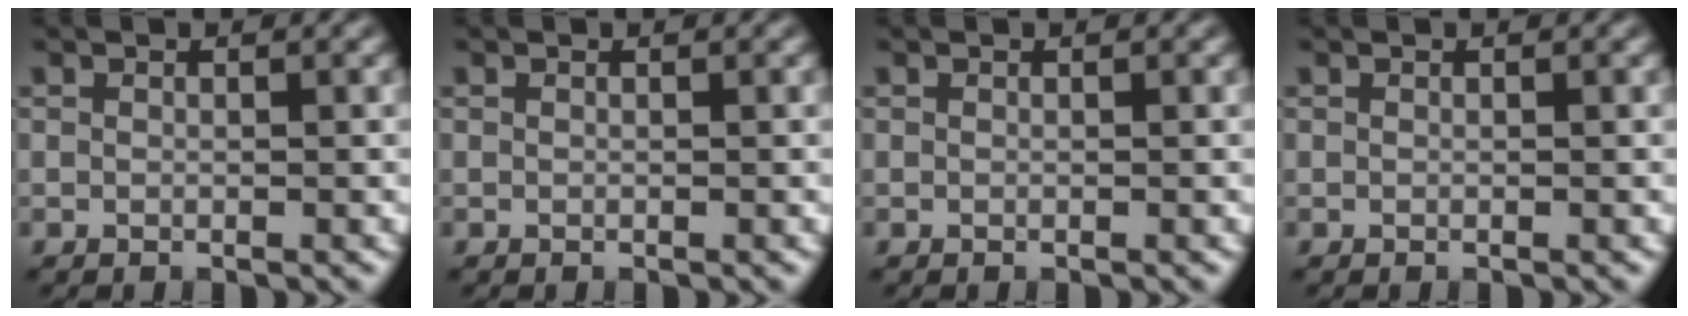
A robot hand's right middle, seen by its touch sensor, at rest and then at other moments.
{"total": 0.0}
{"total": 0.0}
{"total": 0.0}